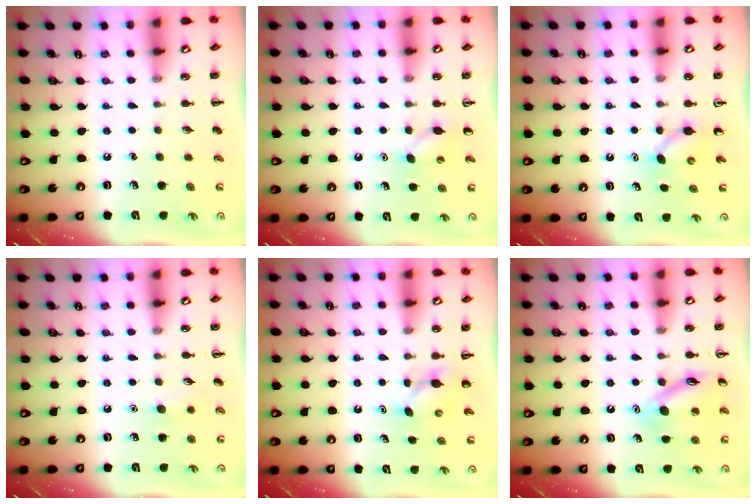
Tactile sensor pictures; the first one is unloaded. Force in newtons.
{"total": 4.5, "press": 4.3, "slide": 1.2}
{"total": 2.9, "press": 2.7, "slide": 1.1}
{"total": 5.0, "press": 4.9, "slide": 1.3}
{"total": 3.8, "press": 3.6, "slide": 1.2}
{"total": 12.8, "press": 12.8, "slide": 1.1}